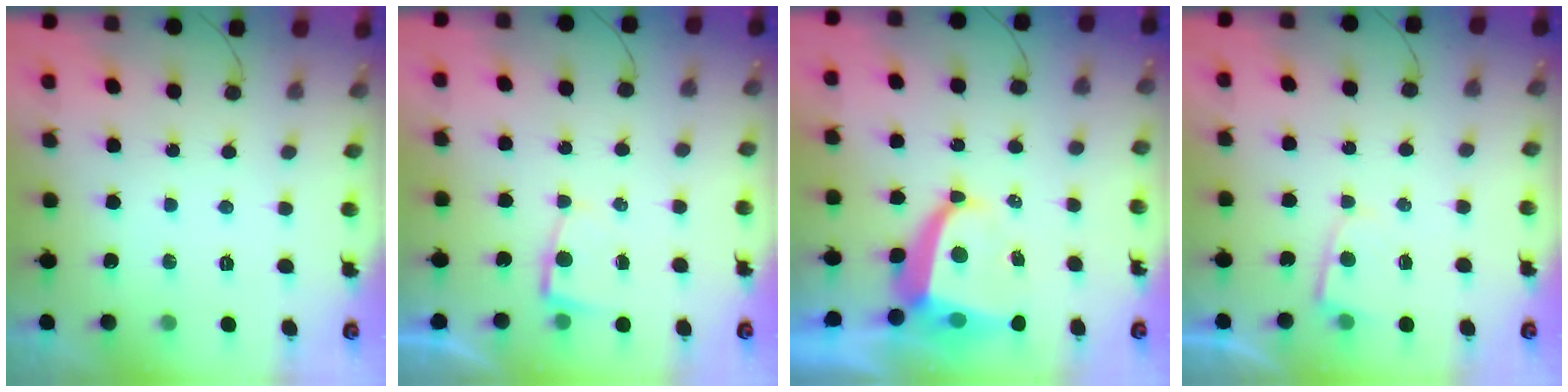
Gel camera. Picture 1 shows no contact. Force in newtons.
{"total": 2.4, "press": 2.4, "slide": 0.3}
{"total": 7.8, "press": 7.7, "slide": 1.0}
{"total": 3.2, "press": 3.2, "slide": 0.3}